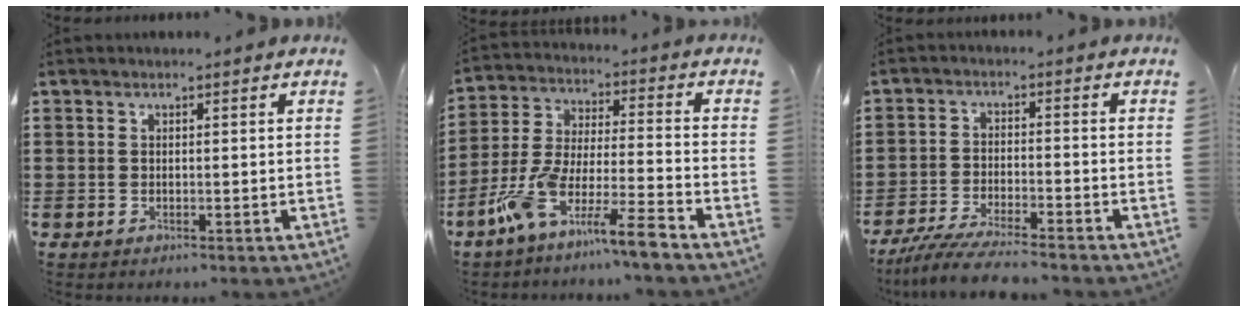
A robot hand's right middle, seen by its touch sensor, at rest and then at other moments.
{"total": 10.1, "force": [-8.2, -0.2, 5.8], "torque": [-0.140, -0.011, -0.173]}
{"total": 5.8, "force": [-5.3, 0.2, 2.4], "torque": [-0.057, -0.015, -0.105]}